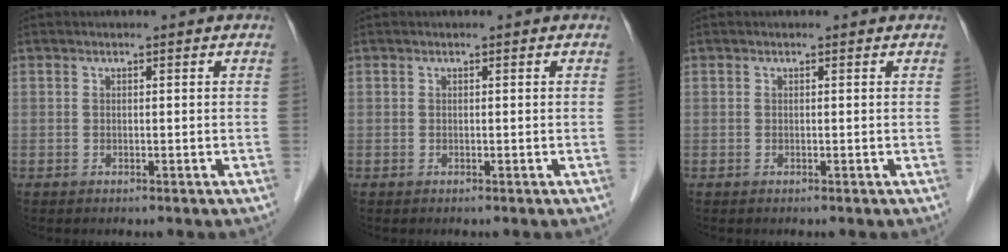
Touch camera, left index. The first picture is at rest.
{"total": 0.0}
{"total": 0.0}